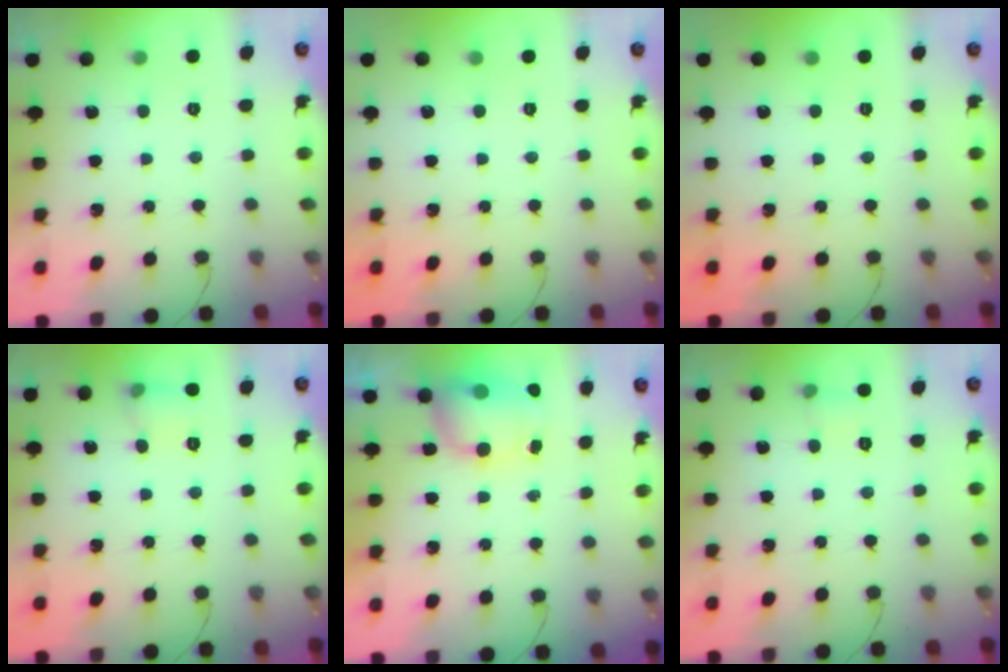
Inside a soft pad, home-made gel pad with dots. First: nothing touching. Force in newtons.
{"total": 0.0}
{"total": 0.0}
{"total": 7.5, "press": 7.3, "slide": 1.8}
{"total": 7.1, "press": 6.9, "slide": 1.6}
{"total": 4.4, "press": 4.2, "slide": 1.2}